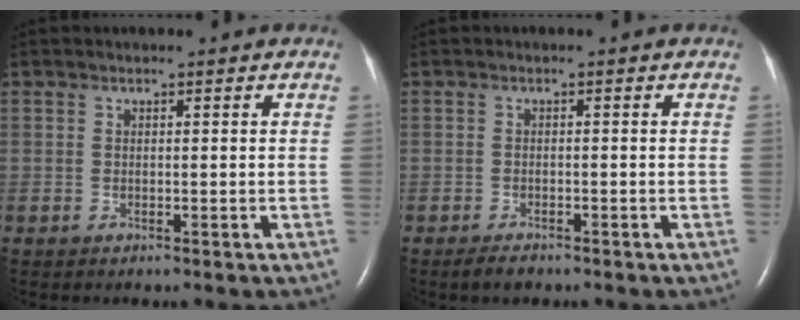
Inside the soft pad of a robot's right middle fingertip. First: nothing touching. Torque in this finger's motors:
{"motor_torque": [0.16, -0.13, 0.03, 0.01]}